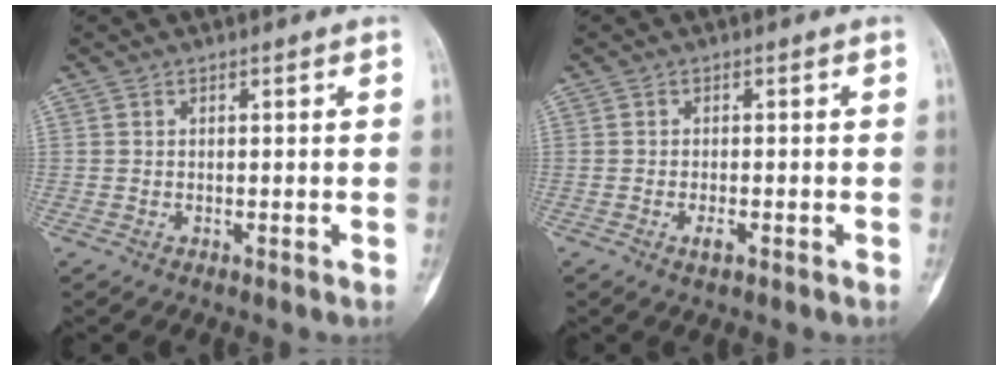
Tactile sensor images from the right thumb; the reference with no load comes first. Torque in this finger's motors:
{"motor_torque": [-0.14, 0.09, 0.03, 0.18, -0.02]}